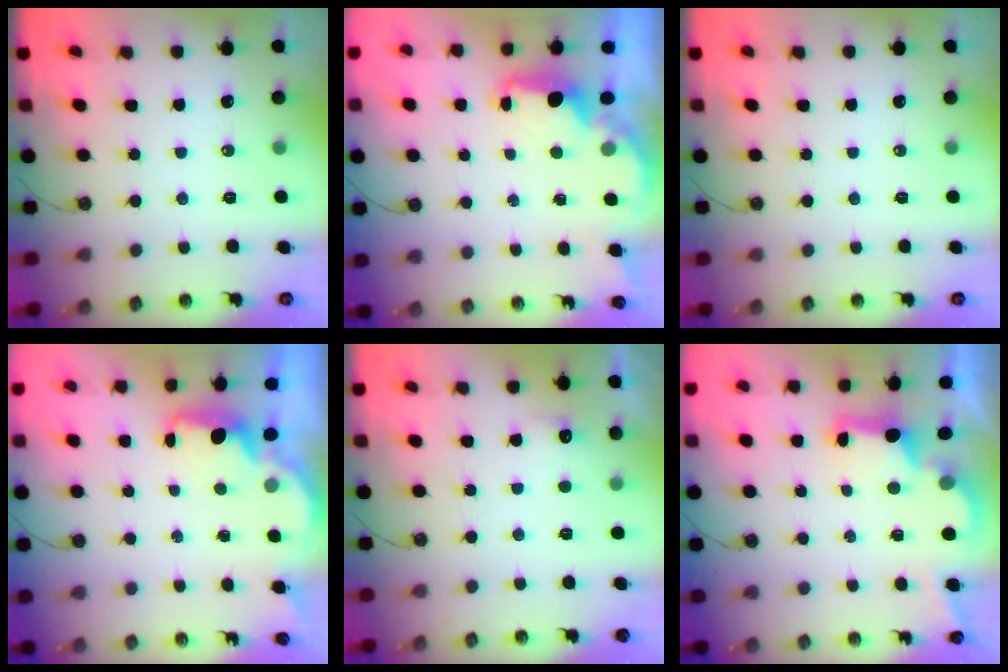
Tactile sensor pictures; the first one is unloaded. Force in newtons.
{"total": 2.3, "press": 2.2, "slide": 0.7}
{"total": 0.0}
{"total": 1.8, "press": 1.7, "slide": 0.7}
{"total": 4.6, "press": 4.5, "slide": 1.2}
{"total": 2.9, "press": 2.7, "slide": 0.9}